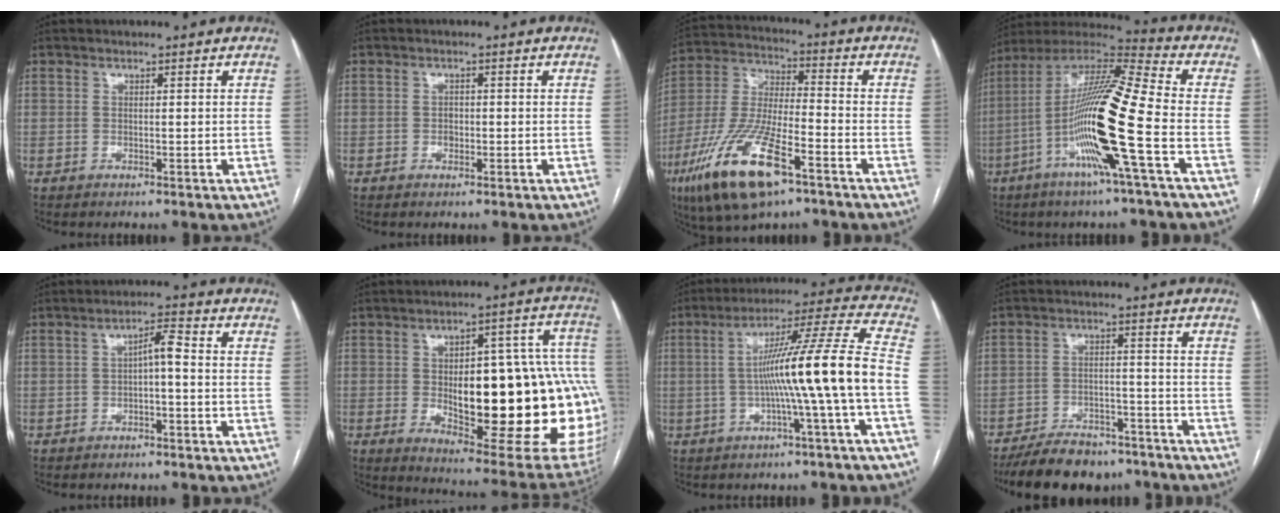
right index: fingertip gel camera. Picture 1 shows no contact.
{"total": 1.3, "force": [-0.2, 1.0, 0.7], "torque": [-0.010, 0.003, -0.003]}
{"total": 17.7, "force": [-9.5, 4.6, 14.2], "torque": [-0.315, -0.027, -0.171]}
{"total": 18.6, "force": [-5.3, -0.6, 17.9], "torque": [-0.348, -0.008, -0.113]}
{"total": 3.4, "force": [-0.4, 0.6, 3.3], "torque": [-0.055, 0.015, -0.005]}
{"total": 31.3, "force": [-2.8, 8.7, 30.0], "torque": [-0.323, 0.029, -0.015]}
{"total": 14.7, "force": [-2.7, -2.1, 14.3], "torque": [-0.225, 0.019, -0.049]}
{"total": 13.9, "force": [-11.9, 5.1, 4.9], "torque": [-0.075, 0.005, -0.173]}